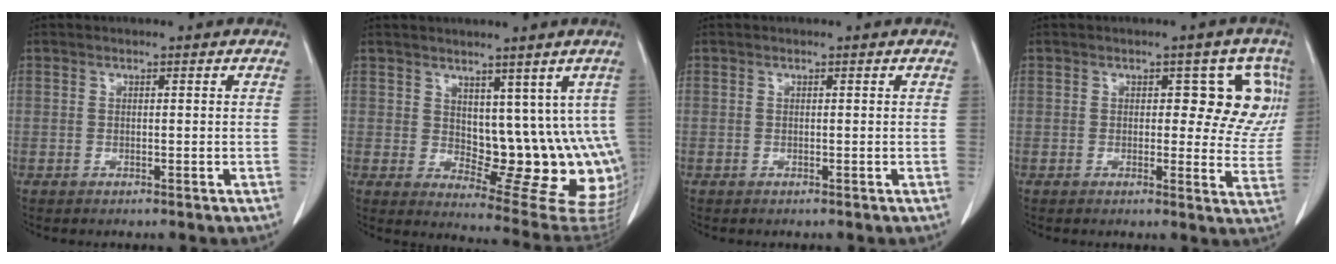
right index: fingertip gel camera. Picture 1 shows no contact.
{"total": 12.6, "force": [3.2, 5.9, 10.7], "torque": [-0.122, -0.011, 0.061]}
{"total": 0.0}
{"total": 7.9, "force": [2.4, 4.3, 6.2], "torque": [-0.039, 0.016, 0.020]}